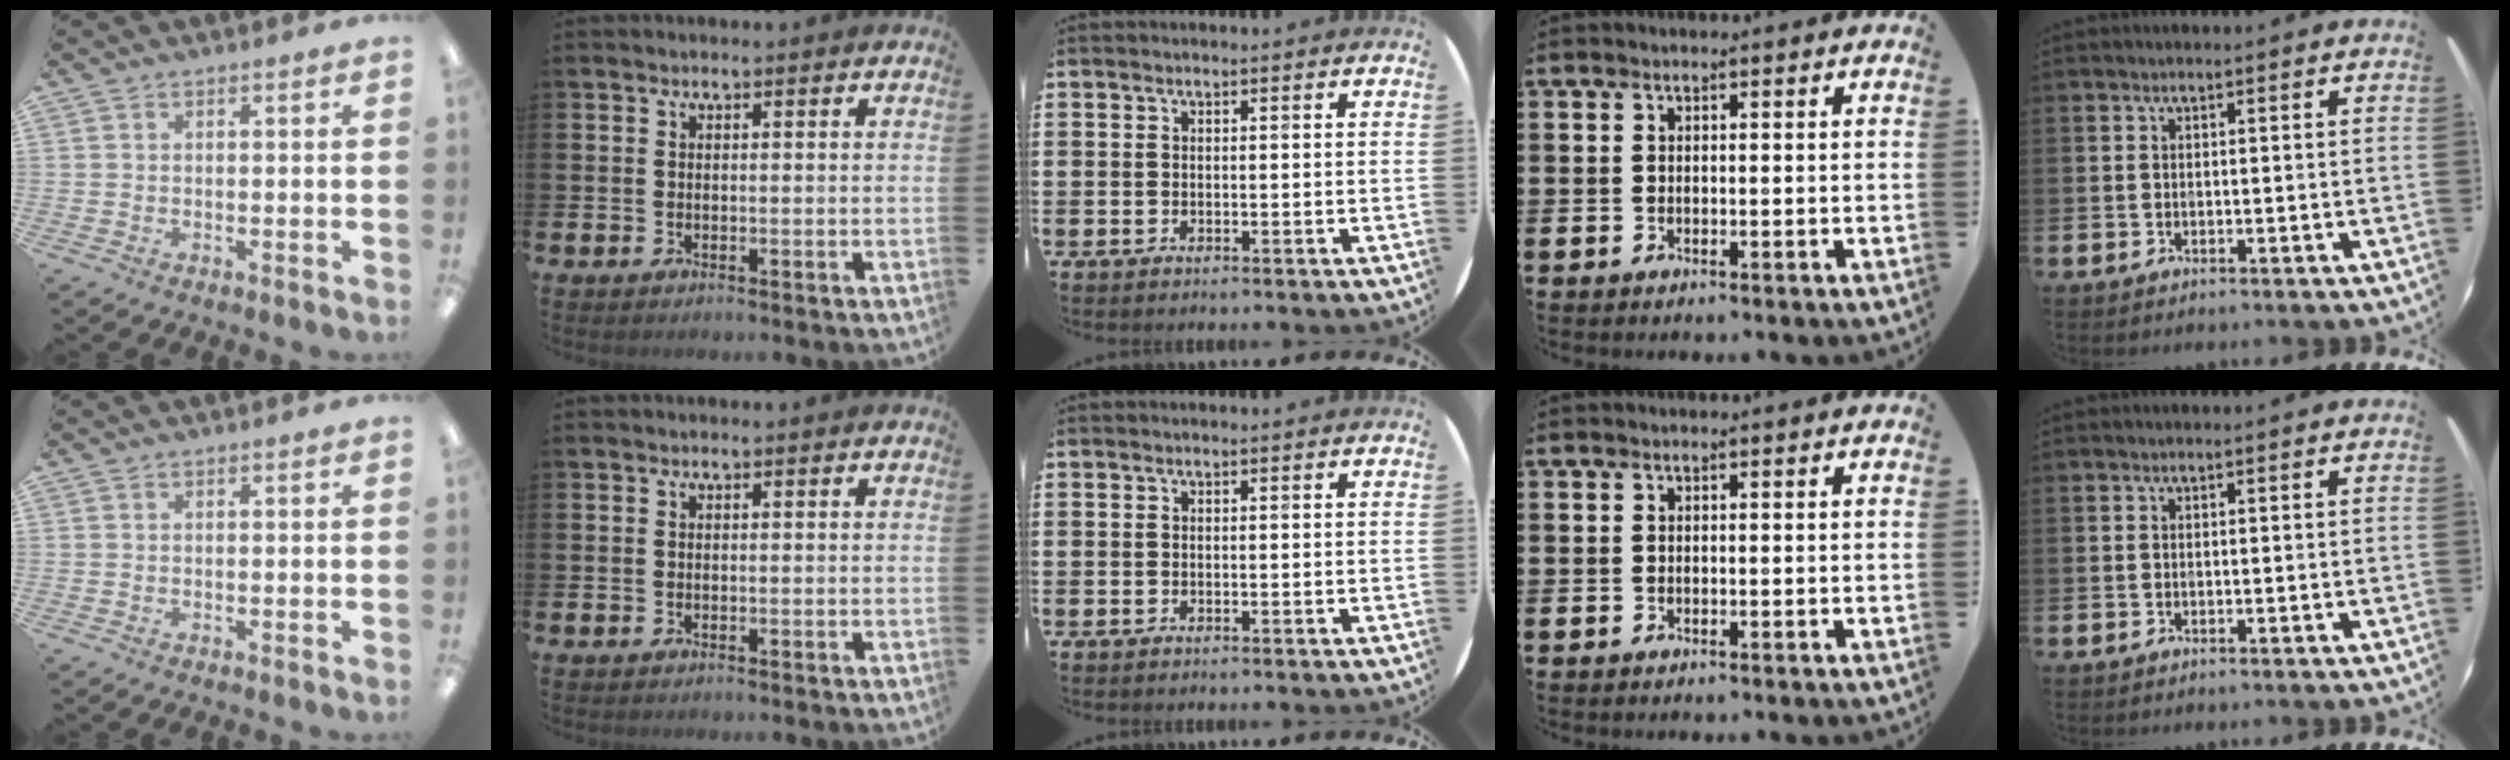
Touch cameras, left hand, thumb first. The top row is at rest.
{}